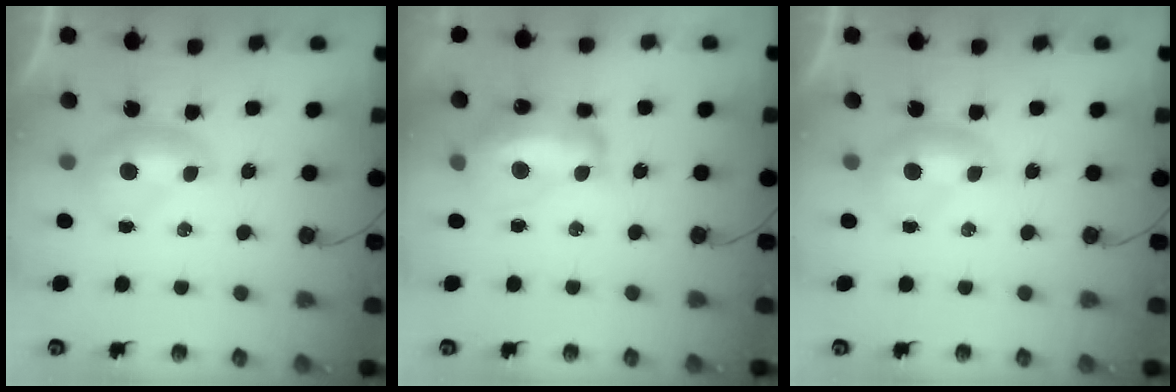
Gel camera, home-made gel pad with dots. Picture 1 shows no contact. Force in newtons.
{"total": 9.2, "press": 9.1, "slide": 1.4}
{"total": 0.0}